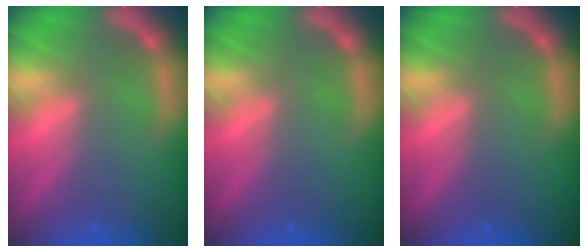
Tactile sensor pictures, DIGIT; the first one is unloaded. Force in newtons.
{"total": 0.0}
{"total": 0.0}